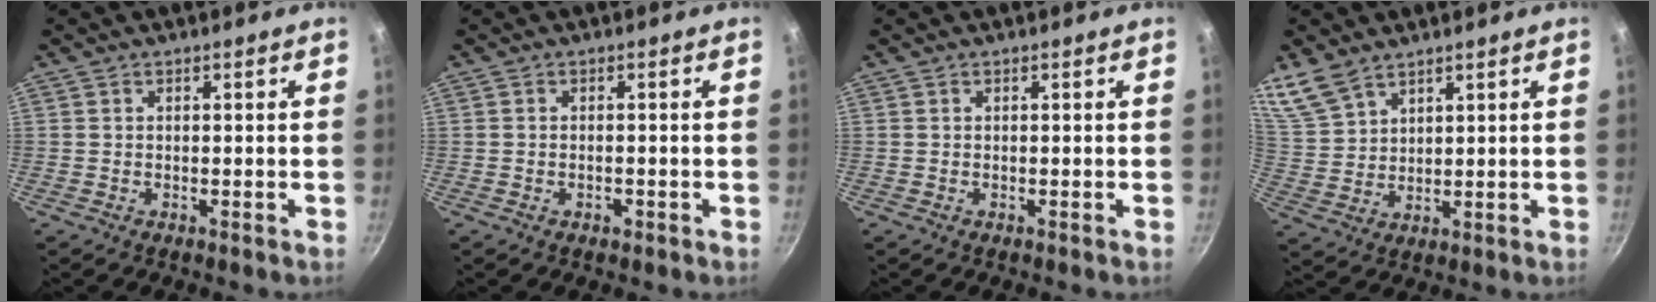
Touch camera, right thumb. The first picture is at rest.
{"total": 1.2, "force": [-0.6, 0.7, 0.8], "torque": [-0.012, 0.003, -0.010]}
{"total": 0.0}
{"total": 8.9, "force": [6.8, 4.5, 3.4], "torque": [-0.057, -0.017, 0.149]}